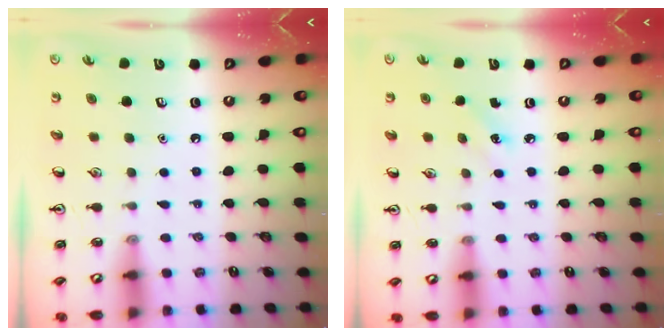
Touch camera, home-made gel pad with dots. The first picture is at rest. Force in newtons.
{"total": 1.9, "press": 1.7, "slide": 0.8}